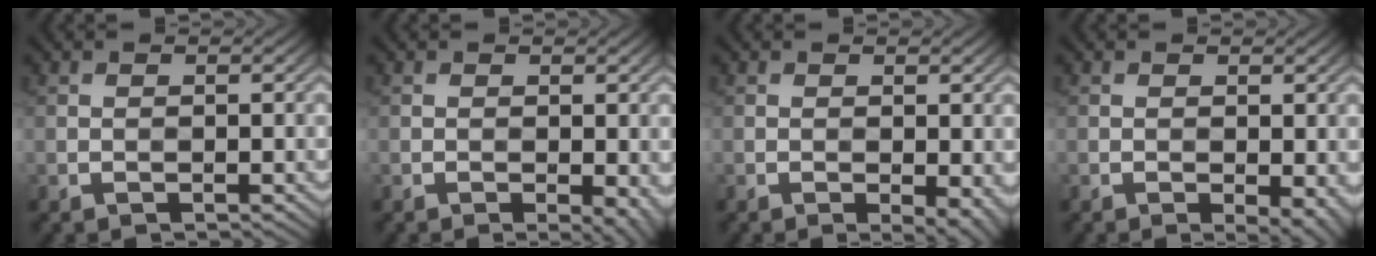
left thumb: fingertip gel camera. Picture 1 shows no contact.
{"total": 2.3, "force": [-0.6, 0.8, 2.1], "torque": [-0.027, -0.008, -0.005]}
{"total": 2.8, "force": [-0.7, 1.1, 2.5], "torque": [-0.032, -0.007, -0.007]}
{"total": 2.9, "force": [-0.8, 1.1, 2.5], "torque": [-0.033, -0.007, -0.008]}